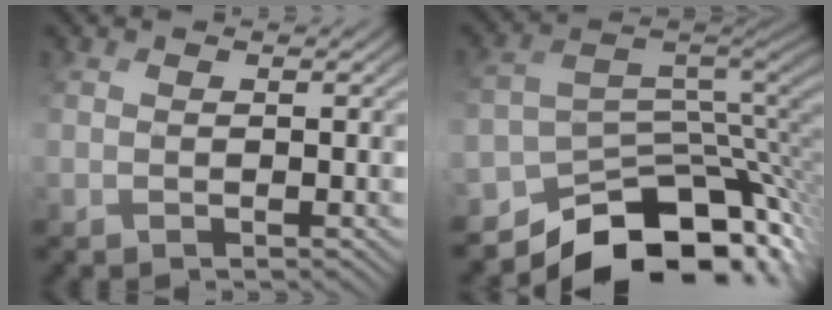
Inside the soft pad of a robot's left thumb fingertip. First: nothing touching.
{"total": 13.9, "force": [-9.2, 7.2, 7.5], "torque": [-0.143, -0.020, -0.141]}